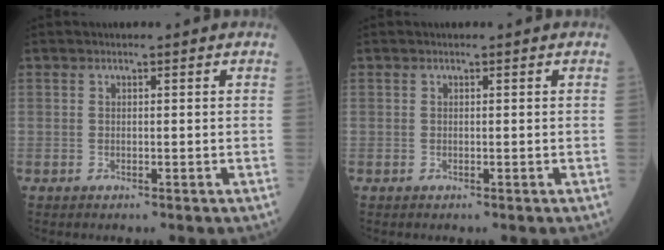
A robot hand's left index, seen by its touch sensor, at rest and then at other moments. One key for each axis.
{"total": 0.0}